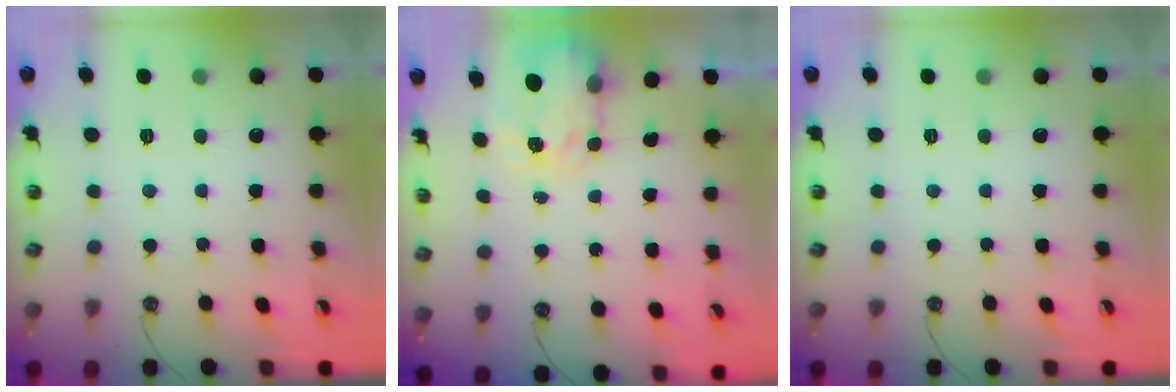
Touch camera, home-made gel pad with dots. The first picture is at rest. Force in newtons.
{"total": 3.5, "press": 3.5, "slide": 0.5}
{"total": 0.0}